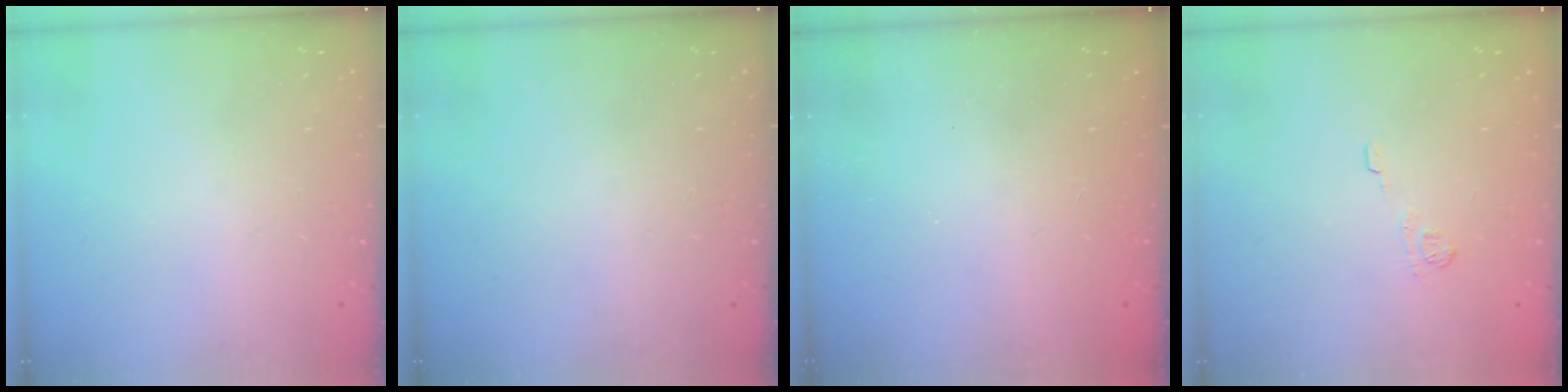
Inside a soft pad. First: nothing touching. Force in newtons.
{"total": 0.0}
{"total": 2.5, "press": 2.4, "slide": 0.8}
{"total": 7.1, "press": 6.9, "slide": 1.5}